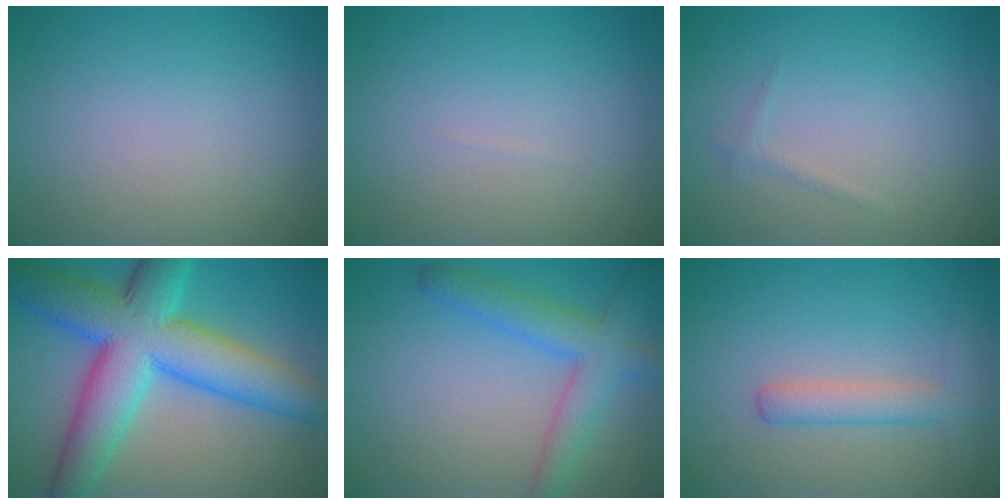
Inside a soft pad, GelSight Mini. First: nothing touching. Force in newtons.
{"total": 0.0}
{"total": 0.7, "press": 0.7, "slide": 0.0}
{"total": 12.0, "press": 12.0, "slide": 0.4}
{"total": 4.7, "press": 4.7, "slide": 0.2}
{"total": 2.7, "press": 2.7, "slide": 0.1}